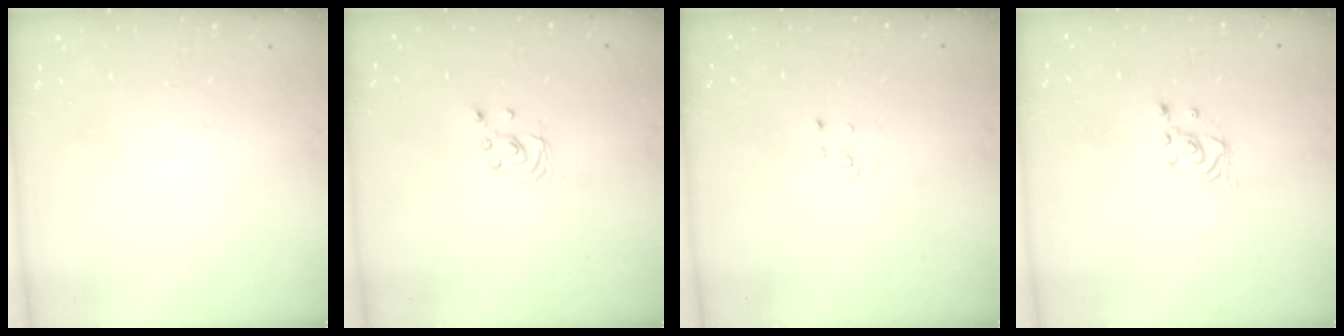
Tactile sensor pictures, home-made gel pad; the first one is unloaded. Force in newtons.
{"total": 2.0, "press": 2.0, "slide": 0.2}
{"total": 2.1, "press": 2.1, "slide": 0.1}
{"total": 2.4, "press": 2.3, "slide": 0.2}